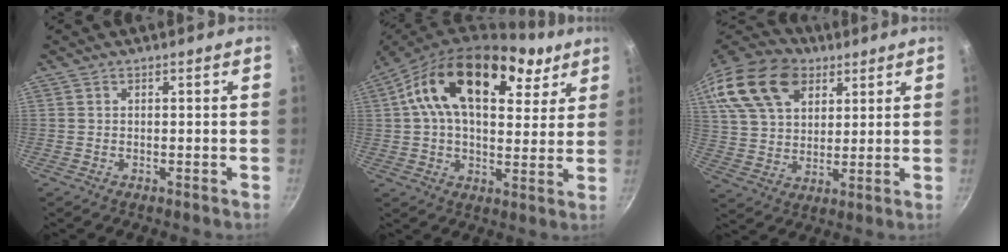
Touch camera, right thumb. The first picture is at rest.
{"total": 21.1, "force": [9.3, 12.3, 14.3], "torque": [-0.217, -0.007, 0.132]}
{"total": 19.3, "force": [9.7, 12.7, 10.8], "torque": [-0.188, -0.004, 0.178]}